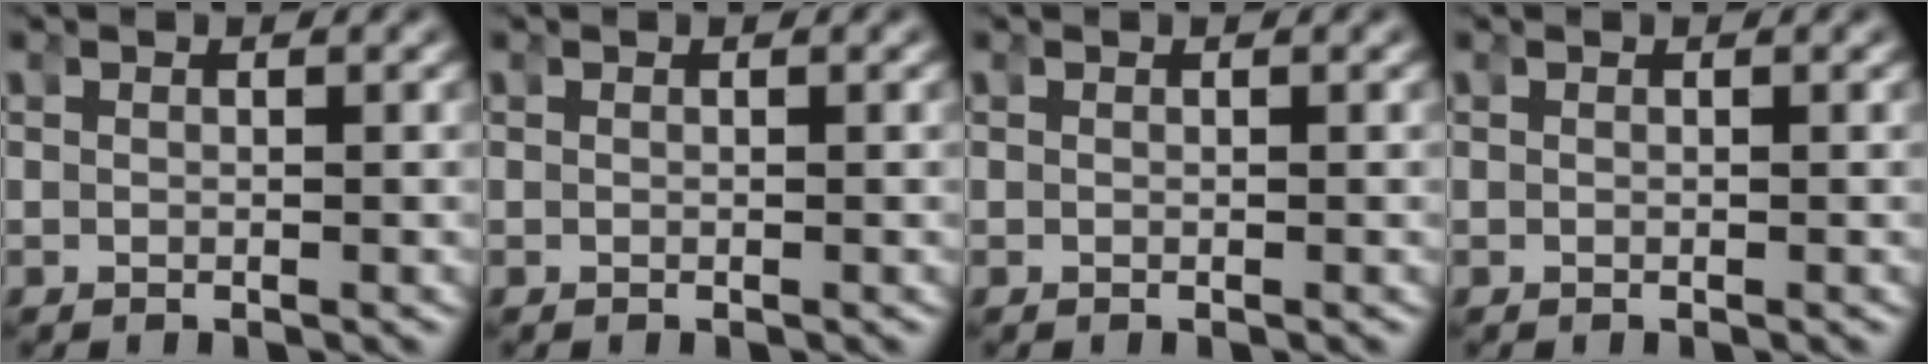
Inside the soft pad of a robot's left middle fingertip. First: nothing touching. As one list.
[{"total": 0.0}, {"total": 0.0}, {"total": 0.0}]